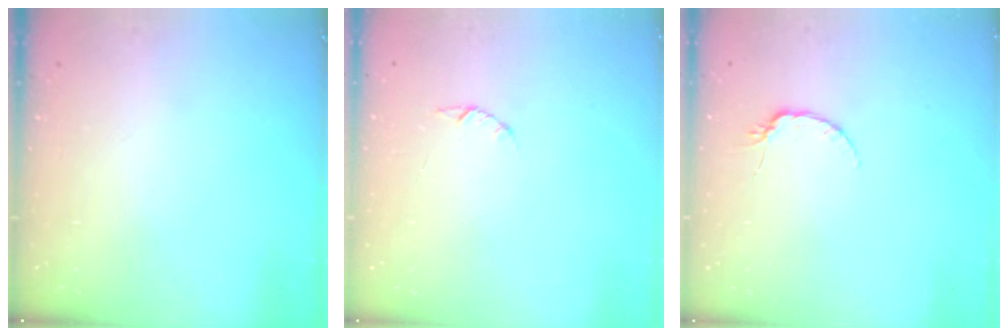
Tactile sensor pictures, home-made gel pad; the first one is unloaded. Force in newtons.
{"total": 1.4, "press": 1.4, "slide": 0.3}
{"total": 5.3, "press": 5.2, "slide": 0.6}